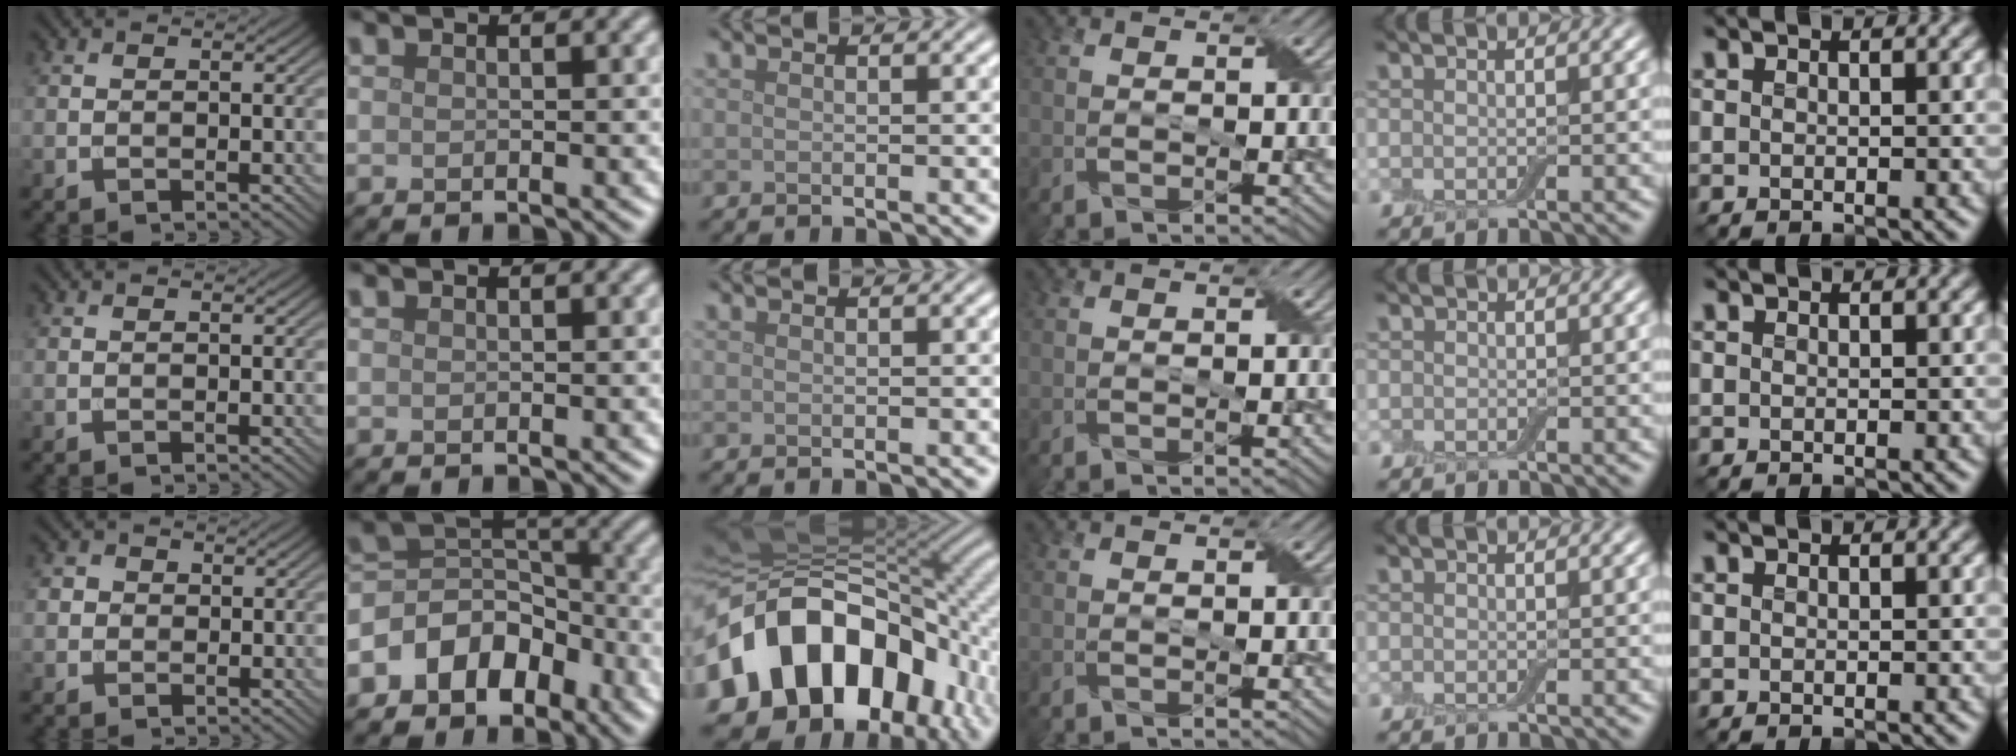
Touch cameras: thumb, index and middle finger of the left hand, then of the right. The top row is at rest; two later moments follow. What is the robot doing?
{"motion": "fold", "object": "cloth"}